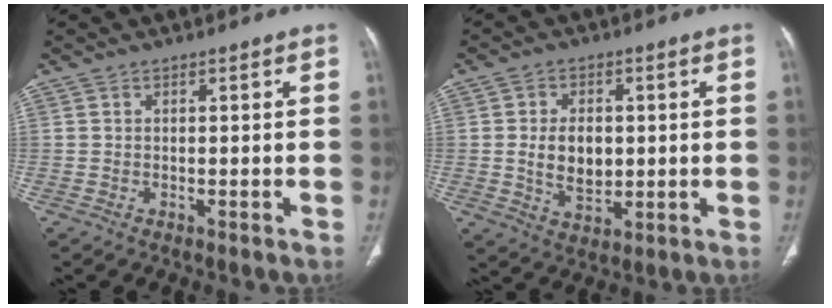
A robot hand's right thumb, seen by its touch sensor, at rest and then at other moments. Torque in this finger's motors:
{"motor_torque": [-0.24, 0.42, 0.58, 0.36, 0.06]}